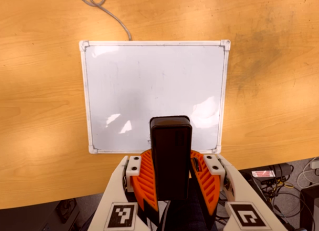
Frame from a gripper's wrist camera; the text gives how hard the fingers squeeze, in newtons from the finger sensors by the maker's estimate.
{"total": 7.5, "left": 8.0, "right": 6.9}